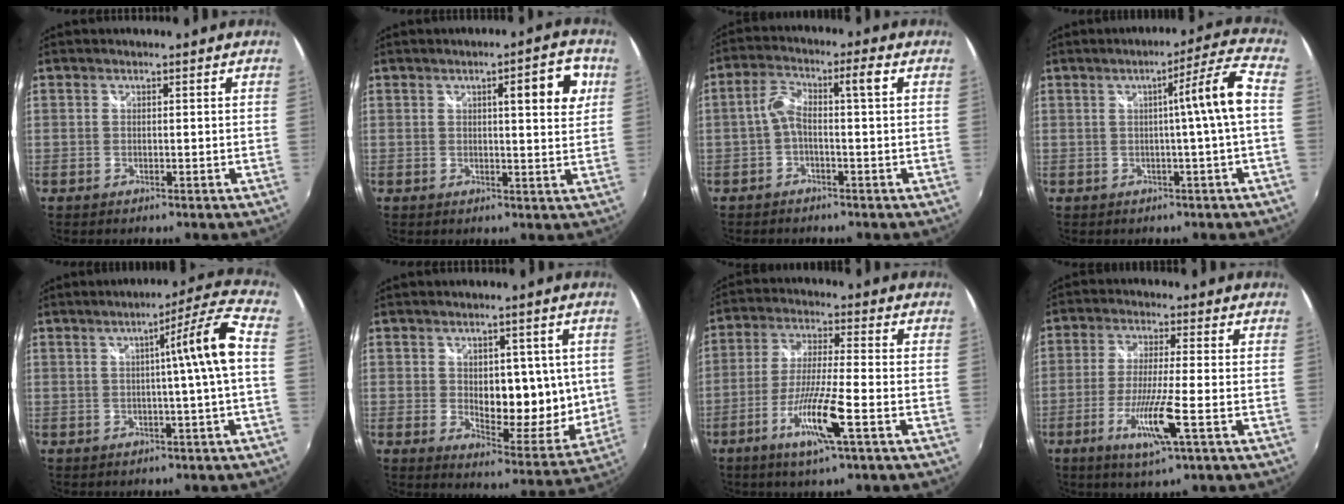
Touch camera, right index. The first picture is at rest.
{"total": 7.5, "force": [2.6, 1.3, 6.9], "torque": [-0.085, 0.013, 0.035]}
{"total": 4.8, "force": [-0.8, 0.4, 4.7], "torque": [-0.095, 0.012, -0.014]}
{"total": 7.9, "force": [0.0, -1.8, 7.7], "torque": [-0.104, 0.015, 0.007]}
{"total": 9.0, "force": [0.3, -1.9, 8.8], "torque": [-0.115, 0.017, 0.011]}
{"total": 12.8, "force": [1.7, 7.5, 10.2], "torque": [-0.119, -0.020, 0.037]}
{"total": 11.0, "force": [-4.8, 0.2, 9.9], "torque": [-0.199, -0.013, -0.094]}
{"total": 9.5, "force": [-3.6, 0.0, 8.8], "torque": [-0.179, -0.018, -0.067]}